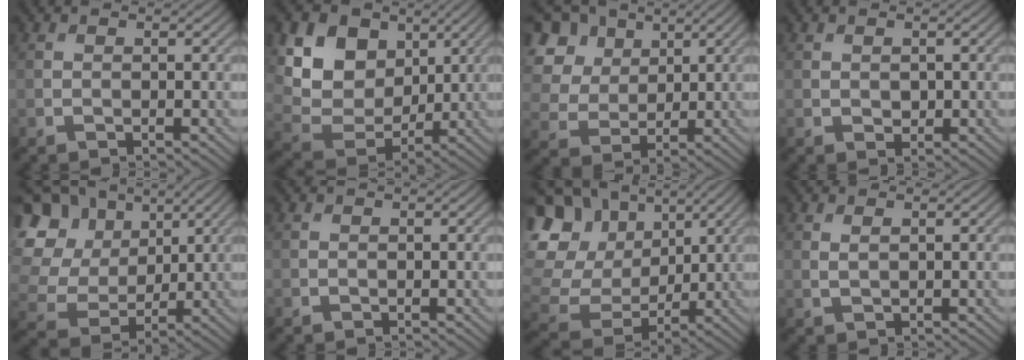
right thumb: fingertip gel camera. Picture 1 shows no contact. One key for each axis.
{"total": 13.7, "fx": 5.4, "fy": 10.2, "fz": 7.3, "tx": -0.211, "ty": 0.032, "tz": 0.111}
{"total": 11.9, "fx": 5.1, "fy": 8.8, "fz": 6.1, "tx": -0.182, "ty": 0.025, "tz": 0.108}
{"total": 0.9, "fx": 0.1, "fy": 0.7, "fz": 0.6, "tx": -0.013, "ty": -0.004, "tz": 0.006}
{"total": 16.4, "fx": 5.6, "fy": 13.1, "fz": 8.1, "tx": -0.270, "ty": 0.051, "tz": 0.118}
{"total": 0.0}
{"total": 18.0, "fx": 5.6, "fy": 14.7, "fz": 8.7, "tx": -0.281, "ty": 0.031, "tz": 0.136}
{"total": 0.9, "fx": 0.5, "fy": 0.2, "fz": 0.7, "tx": -0.019, "ty": -0.001, "tz": 0.013}